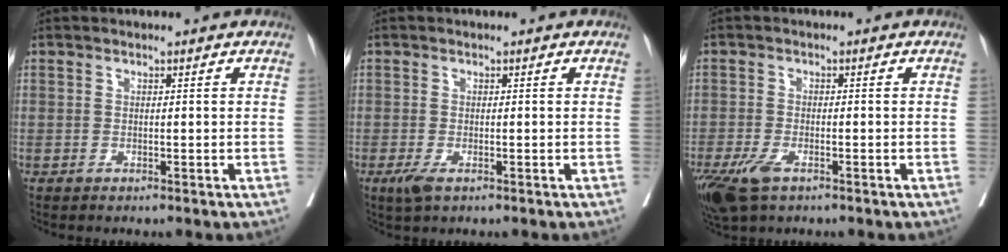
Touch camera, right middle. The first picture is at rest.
{"total": 2.2, "force": [-1.2, 0.7, 1.7], "torque": [-0.037, -0.005, -0.019]}
{"total": 6.1, "force": [-3.7, 2.4, 4.2], "torque": [-0.087, -0.014, -0.065]}